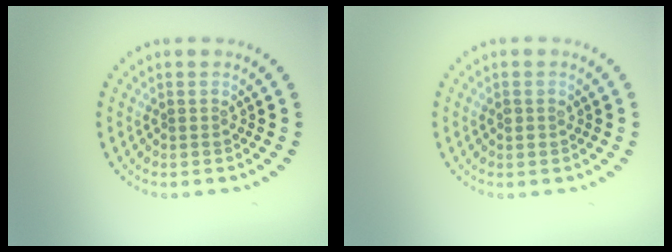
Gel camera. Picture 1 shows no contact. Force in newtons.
{"total": 0.9, "press": 0.8, "slide": 0.3}